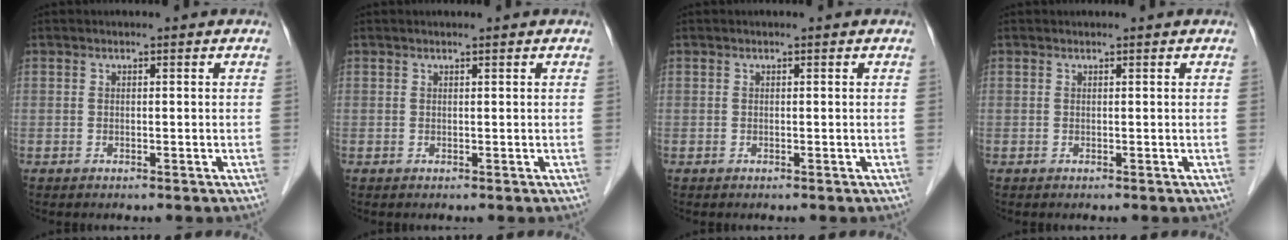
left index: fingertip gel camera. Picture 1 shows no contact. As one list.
[{"total": 0.7, "force": [0.6, -0.1, 0.4], "torque": [-0.010, 0.005, 0.013]}, {"total": 0.0}, {"total": 0.6, "force": [0.6, 0.0, 0.1], "torque": [-0.004, 0.005, 0.009]}]